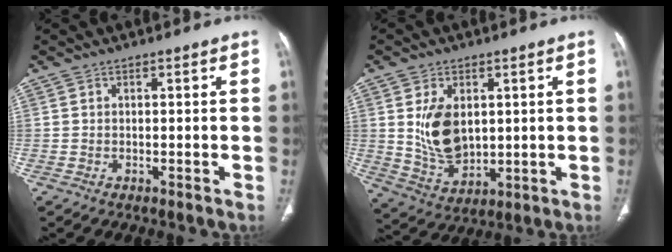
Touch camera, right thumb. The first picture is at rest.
{"total": 10.4, "force": [1.8, 6.8, 7.7], "torque": [-0.120, -0.019, 0.053]}